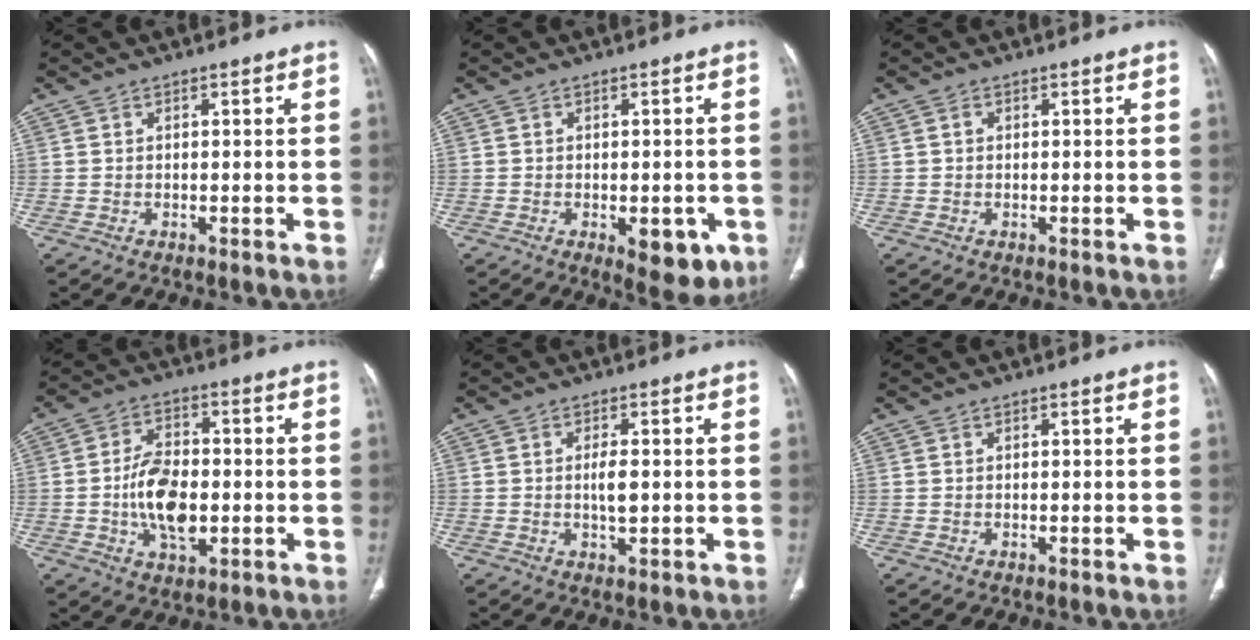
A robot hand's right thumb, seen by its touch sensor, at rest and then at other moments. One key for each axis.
{"total": 7.5, "fx": -2.7, "fy": 3.7, "fz": 6.0, "tx": -0.053, "ty": -0.001, "tz": -0.023}
{"total": 0.7, "fx": 0.1, "fy": 0.6, "fz": 0.3, "tx": -0.005, "ty": 0.003, "tz": 0.000}
{"total": 10.9, "fx": -1.6, "fy": 6.3, "fz": 8.8, "tx": -0.141, "ty": 0.010, "tz": -0.028}
{"total": 3.4, "fx": -0.1, "fy": 1.3, "fz": 3.2, "tx": -0.056, "ty": -0.002, "tz": -0.001}
{"total": 0.0}